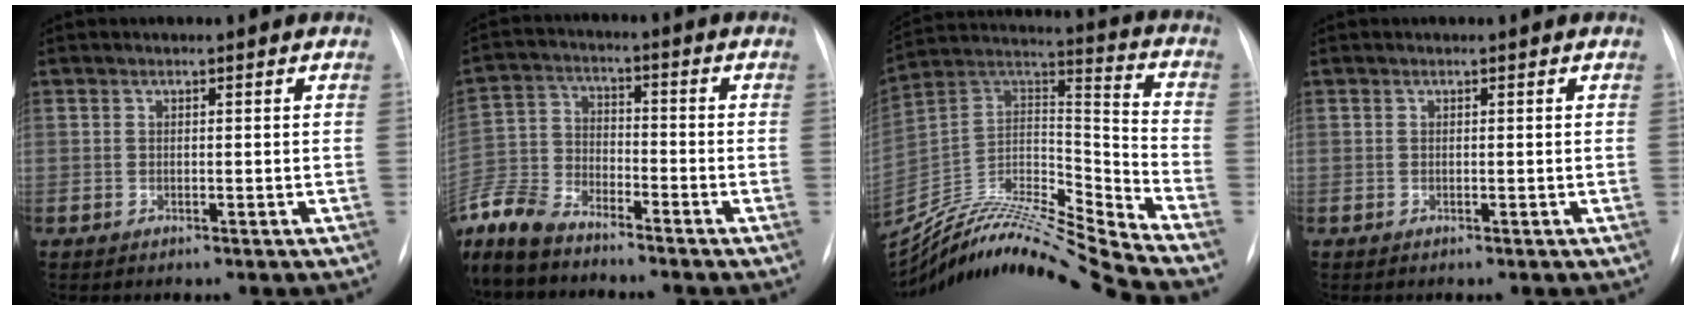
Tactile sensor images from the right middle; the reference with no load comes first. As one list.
[{"total": 10.7, "force": [-9.6, 2.8, 3.7], "torque": [-0.082, -0.016, -0.193]}, {"total": 23.7, "force": [-22.3, -1.4, 7.9], "torque": [-0.171, 0.007, -0.383]}, {"total": 0.0}]